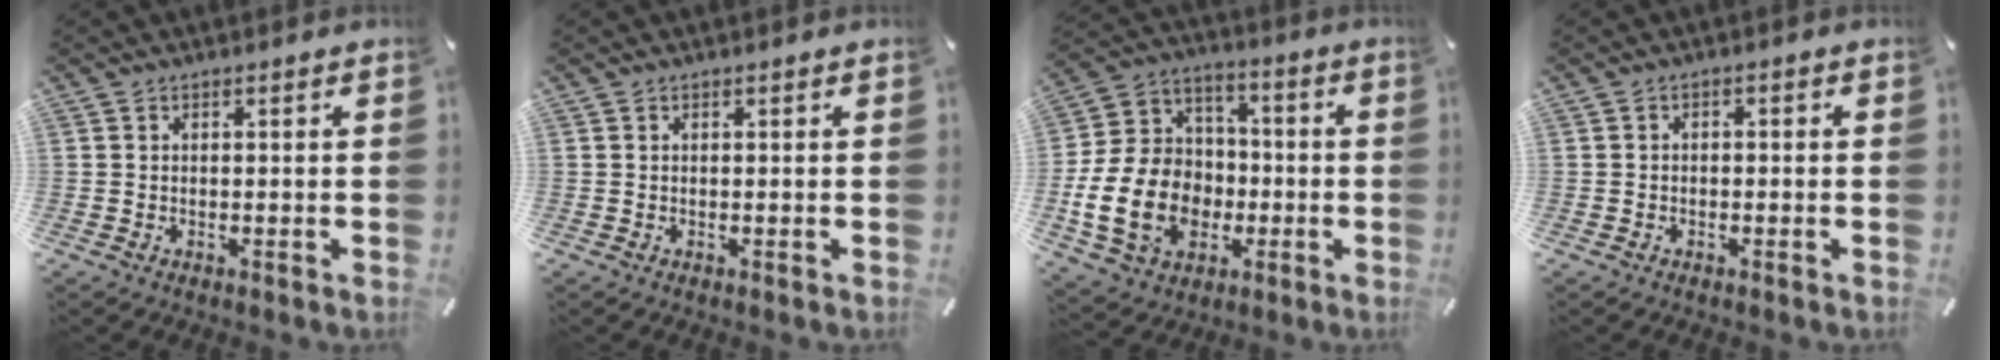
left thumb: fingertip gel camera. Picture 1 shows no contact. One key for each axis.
{"total": 0.0}
{"total": 18.7, "fx": -5.3, "fy": 14.6, "fz": 10.4, "tx": -0.211, "ty": 0.028, "tz": -0.085}
{"total": 1.1, "fx": -0.9, "fy": 0.5, "fz": 0.4, "tx": -0.008, "ty": 0.004, "tz": -0.019}